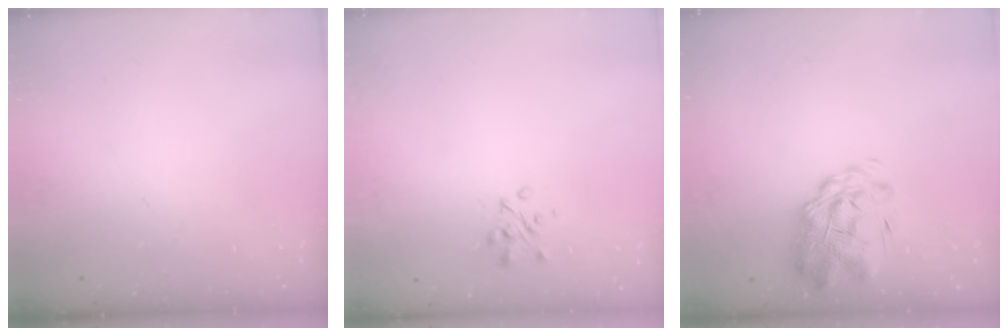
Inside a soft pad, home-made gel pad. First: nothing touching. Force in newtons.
{"total": 2.0, "press": 1.9, "slide": 0.5}
{"total": 3.2, "press": 2.8, "slide": 1.7}